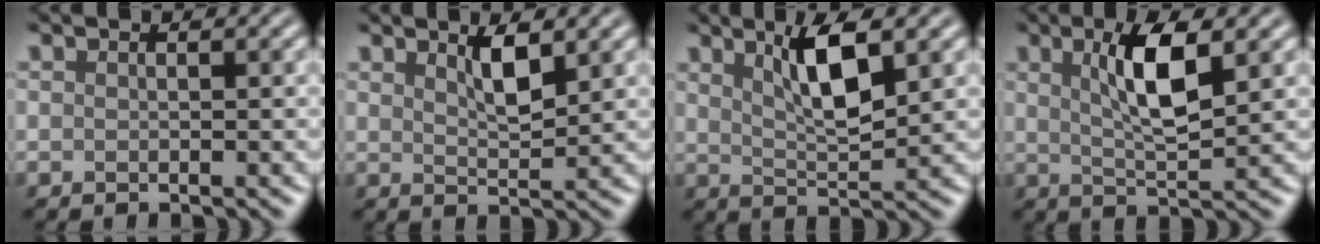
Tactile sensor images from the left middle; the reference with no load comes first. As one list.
[{"total": 2.2, "force": [1.1, 0.4, 1.8], "torque": [-0.031, -0.005, 0.027]}, {"total": 4.5, "force": [1.7, 1.0, 4.0], "torque": [-0.073, -0.006, 0.038]}, {"total": 4.9, "force": [1.2, 1.1, 4.6], "torque": [-0.084, -0.003, 0.029]}]